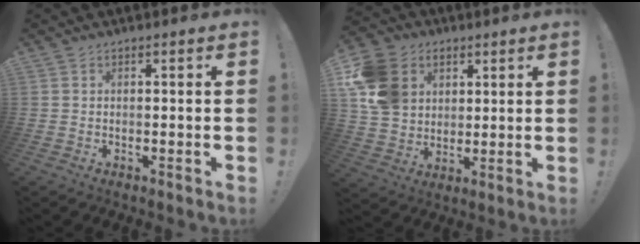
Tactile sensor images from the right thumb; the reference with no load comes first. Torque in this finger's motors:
{"motor_torque": [-0.11, 1.44, 1.37, 0.41, 0.06]}